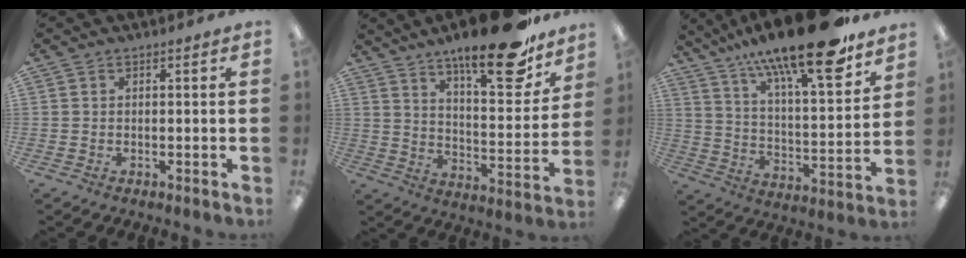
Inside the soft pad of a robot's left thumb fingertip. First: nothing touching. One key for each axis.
{"total": 20.9, "fx": 15.7, "fy": 6.3, "fz": 12.3, "tx": -0.180, "ty": -0.102, "tz": 0.257}
{"total": 22.0, "fx": 16.6, "fy": 5.6, "fz": 13.4, "tx": -0.211, "ty": -0.113, "tz": 0.272}